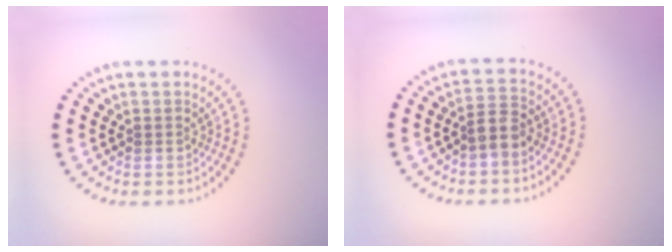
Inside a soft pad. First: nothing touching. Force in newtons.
{"total": 2.0, "press": 1.7, "slide": 1.0}